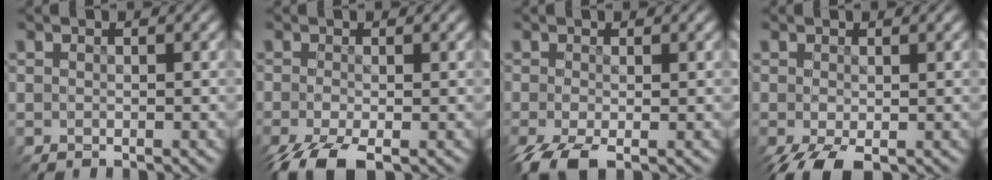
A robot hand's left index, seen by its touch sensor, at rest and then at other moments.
{"total": 2.0, "force": [-1.7, -0.9, 0.3], "torque": [0.011, -0.001, -0.025]}
{"total": 1.1, "force": [-0.9, -0.4, 0.5], "torque": [0.008, -0.001, -0.012]}
{"total": 1.1, "force": [-0.3, 0.5, 0.9], "torque": [0.004, -0.003, 0.000]}